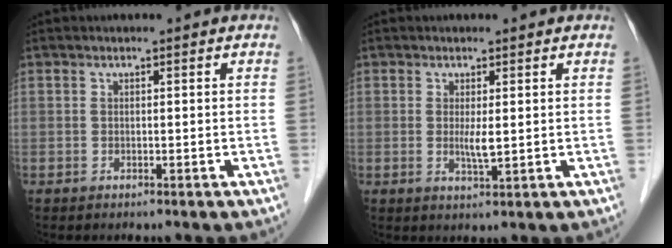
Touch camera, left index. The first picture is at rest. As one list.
[{"total": 2.3, "force": [0.3, 0.2, 2.3], "torque": [-0.046, -0.006, 0.009]}]